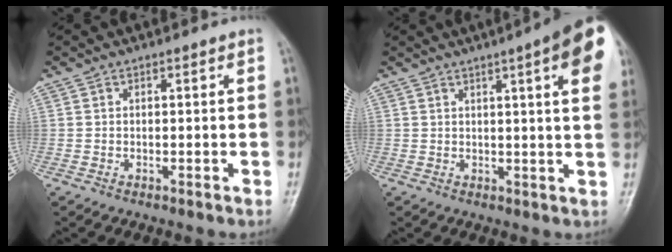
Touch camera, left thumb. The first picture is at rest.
{"total": 12.9, "force": [5.6, 2.1, 11.5], "torque": [-0.129, -0.008, 0.060]}